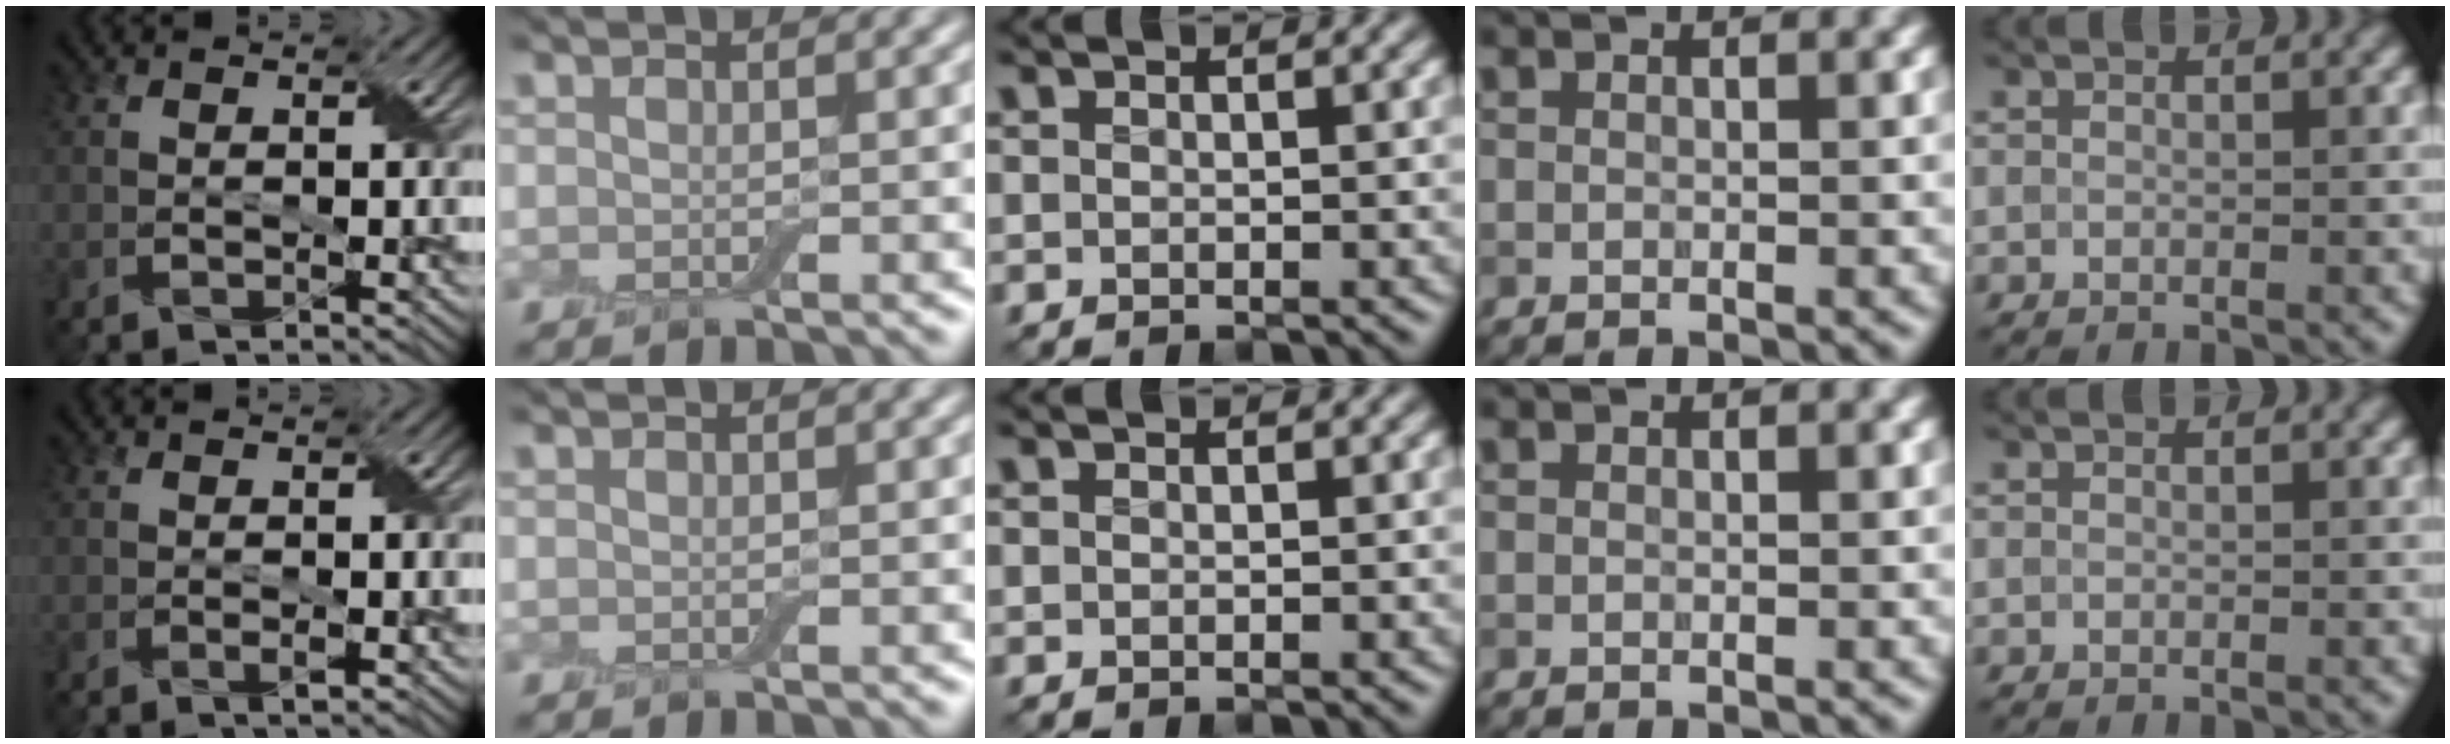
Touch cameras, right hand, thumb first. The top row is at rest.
{"thumb": {"total": 0.8, "force": [-0.2, 0.2, 0.7], "torque": [-0.014, -0.002, -0.002]}}